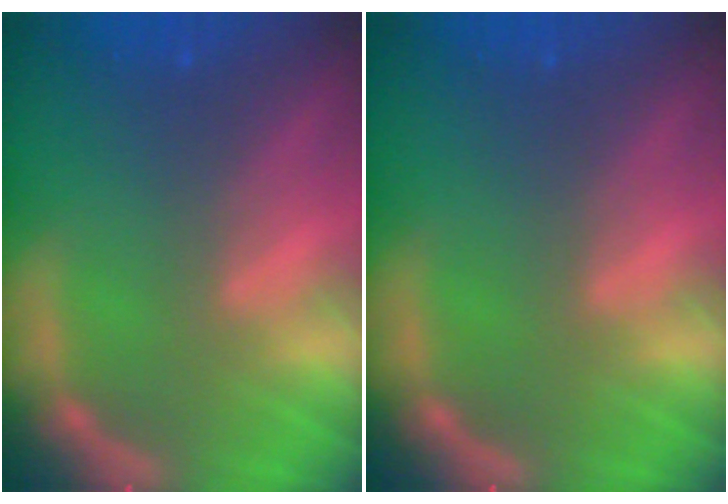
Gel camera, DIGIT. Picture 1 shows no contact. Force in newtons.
{"total": 0.0}